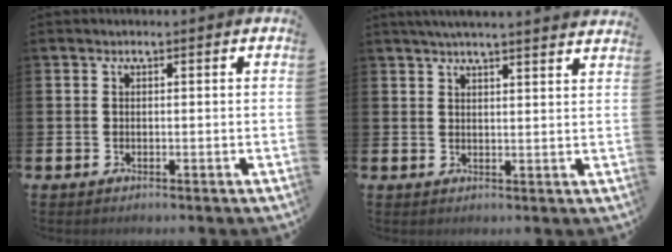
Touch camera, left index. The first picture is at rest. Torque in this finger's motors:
{"motor_torque": [0.87, -1.15, 0.14, 0.10]}